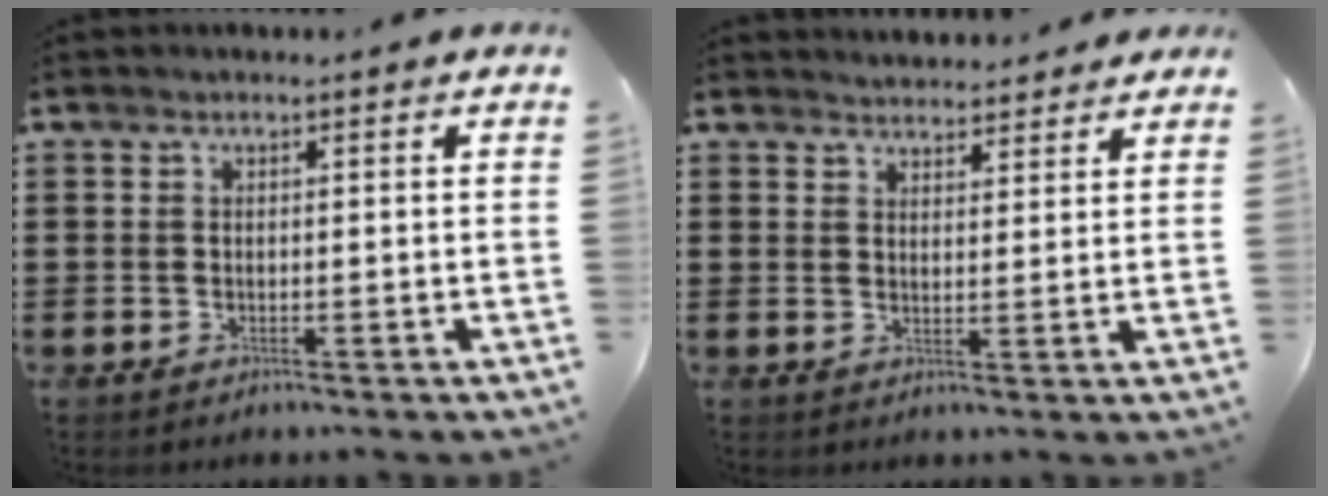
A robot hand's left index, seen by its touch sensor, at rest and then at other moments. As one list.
[{"total": 2.6, "force": [2.6, 0.4, -0.2], "torque": [-0.005, -0.007, 0.049]}]